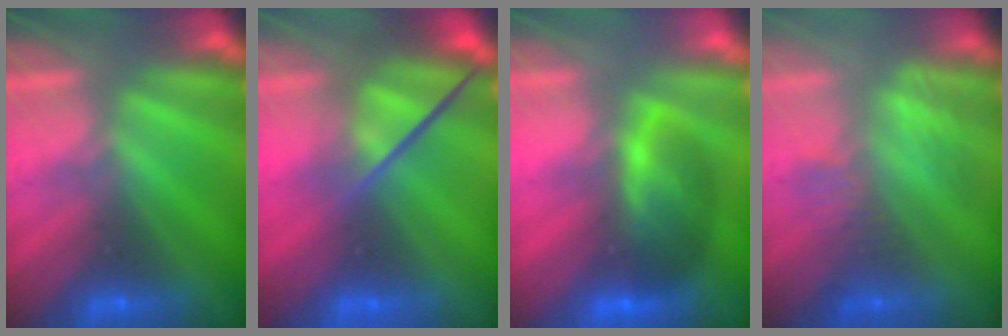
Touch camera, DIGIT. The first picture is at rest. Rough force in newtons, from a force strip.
{"total": 3.8}
{"total": 7.5}
{"total": 2.8}